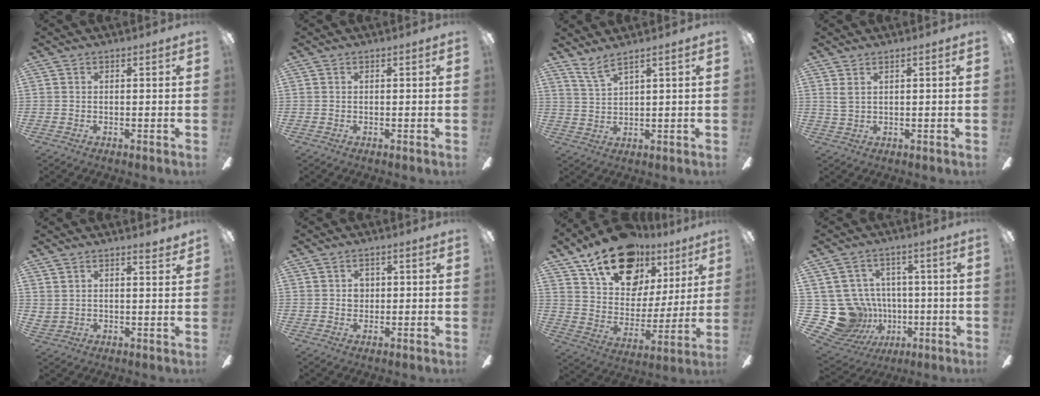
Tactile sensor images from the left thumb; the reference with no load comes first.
{"total": 0.0}
{"total": 4.7, "force": [3.7, 0.3, 2.9], "torque": [-0.065, -0.017, 0.066]}
{"total": 2.3, "force": [0.9, 0.8, 2.0], "torque": [-0.041, 0.003, 0.015]}
{"total": 3.6, "force": [3.5, 0.7, 0.7], "torque": [-0.005, -0.024, 0.063]}
{"total": 2.6, "force": [0.5, 2.1, 1.5], "torque": [-0.015, 0.001, 0.004]}
{"total": 21.3, "force": [14.7, 12.0, 9.7], "torque": [-0.172, -0.080, 0.264]}
{"total": 15.5, "force": [-2.3, 14.6, 4.6], "torque": [-0.139, 0.000, -0.011]}